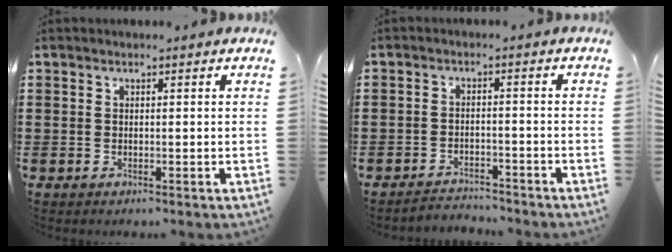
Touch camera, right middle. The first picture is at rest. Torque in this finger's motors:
{"motor_torque": [1.08, 0.18, 0.04, 0.01]}